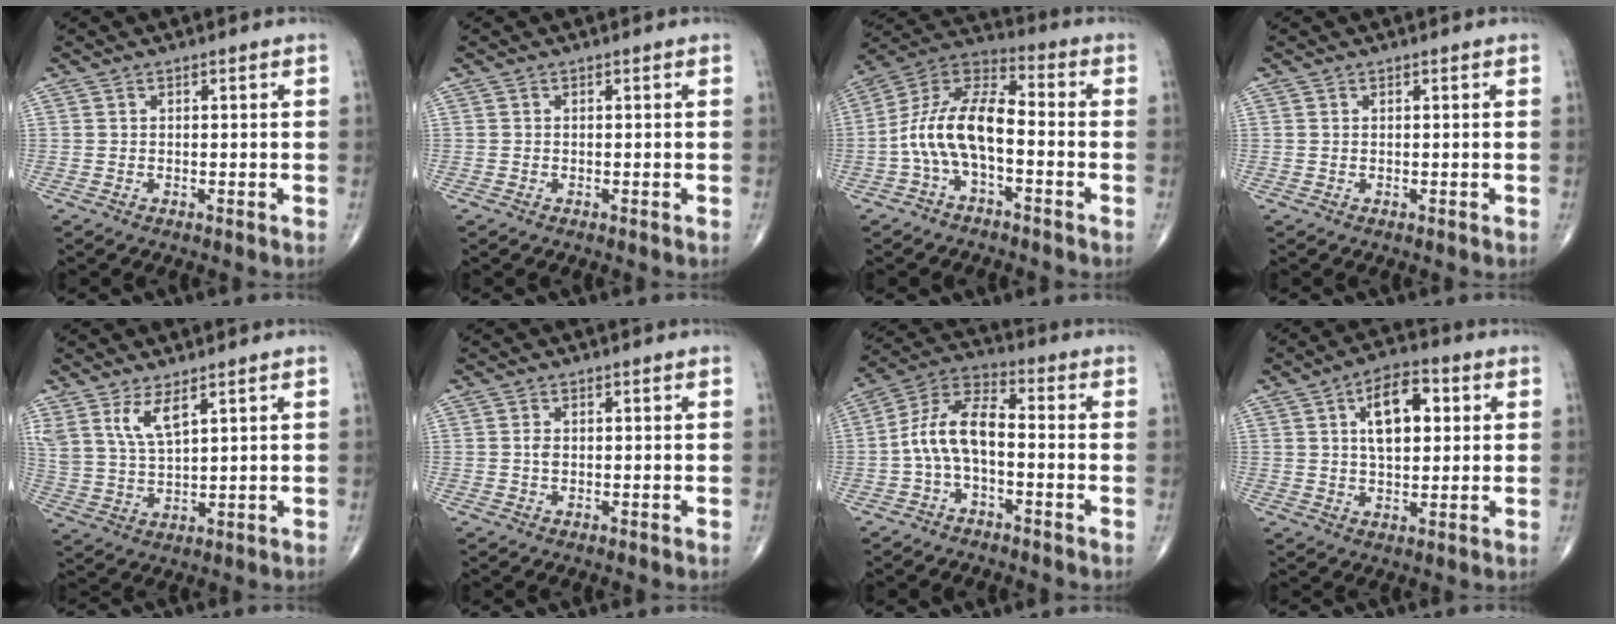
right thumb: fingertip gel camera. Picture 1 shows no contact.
{"total": 0.0}
{"total": 12.9, "force": [-3.0, 5.8, 11.1], "torque": [-0.216, 0.054, -0.065]}
{"total": 0.0}
{"total": 6.8, "force": [4.1, 2.2, 5.0], "torque": [-0.101, -0.021, 0.090]}
{"total": 1.3, "force": [0.0, 0.9, 1.0], "torque": [-0.017, 0.000, 0.000]}
{"total": 9.9, "force": [-1.8, 4.7, 8.5], "torque": [-0.164, 0.043, -0.044]}
{"total": 10.8, "force": [2.8, 5.6, 8.8], "torque": [-0.120, 0.005, 0.042]}